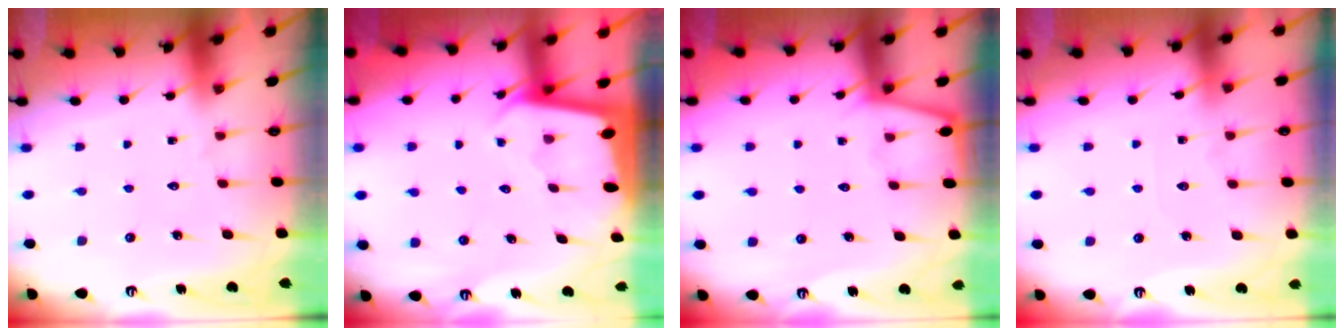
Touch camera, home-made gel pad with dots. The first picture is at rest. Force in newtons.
{"total": 1.9, "press": 1.9, "slide": 0.1}
{"total": 2.4, "press": 2.4, "slide": 0.2}
{"total": 5.9, "press": 5.8, "slide": 0.8}